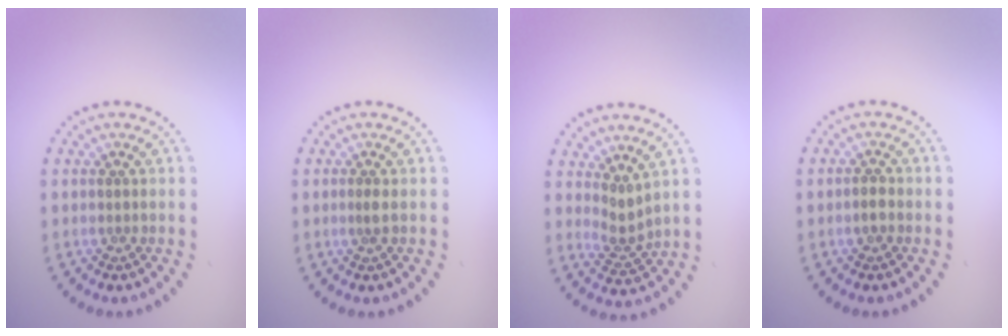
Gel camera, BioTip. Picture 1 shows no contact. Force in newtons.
{"total": 0.9, "press": 0.6, "slide": 0.6}
{"total": 2.0, "press": 1.4, "slide": 1.5}
{"total": 1.1, "press": 1.0, "slide": 0.4}